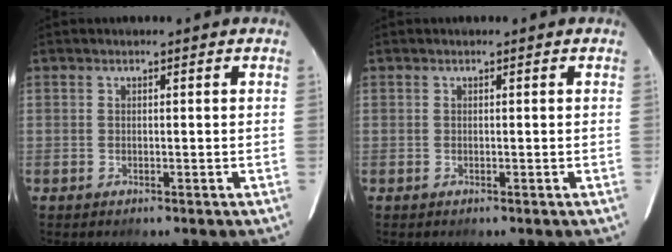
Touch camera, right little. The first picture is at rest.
{"total": 0.0}